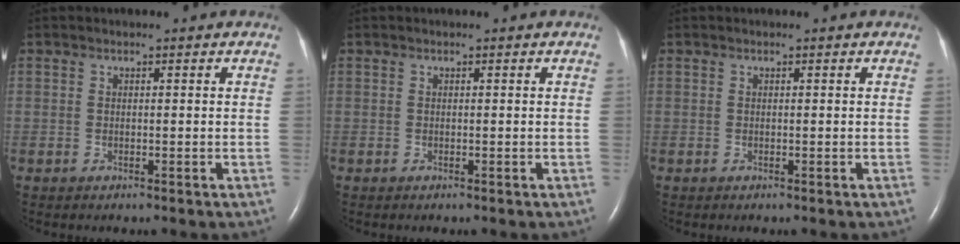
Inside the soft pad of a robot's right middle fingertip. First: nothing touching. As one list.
[{"total": 0.0}, {"total": 0.0}]